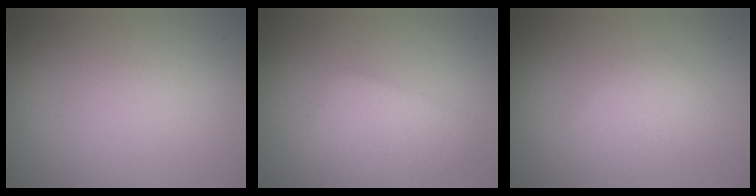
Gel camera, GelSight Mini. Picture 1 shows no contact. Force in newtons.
{"total": 4.6, "press": 4.6, "slide": 0.4}
{"total": 2.3, "press": 2.3, "slide": 0.0}